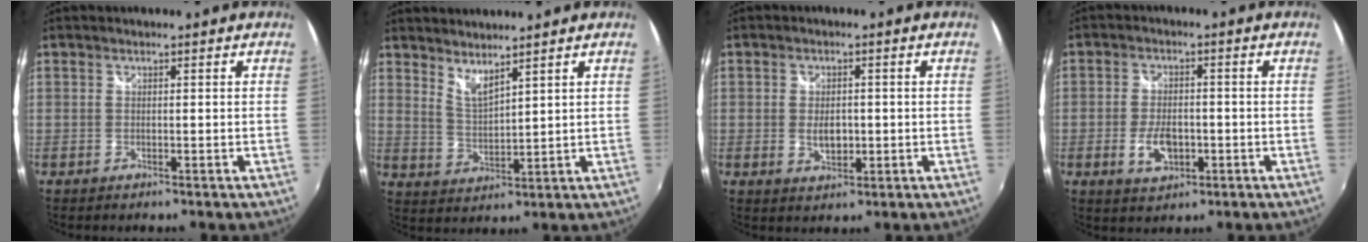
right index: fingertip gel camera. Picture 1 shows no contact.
{"total": 4.9, "force": [4.3, 0.7, 2.2], "torque": [-0.038, -0.006, 0.078]}
{"total": 4.0, "force": [-0.4, 2.5, 3.1], "torque": [-0.054, -0.004, -0.005]}
{"total": 6.2, "force": [-1.9, 3.6, 4.7], "torque": [-0.098, -0.005, -0.030]}